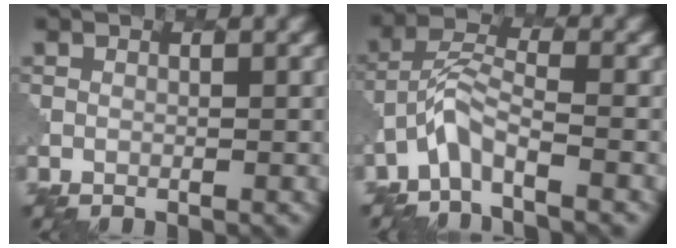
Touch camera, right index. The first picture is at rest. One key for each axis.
{"total": 3.1, "fx": -2.3, "fy": 0.6, "fz": 2.0, "tx": -0.043, "ty": 0.008, "tz": -0.053}